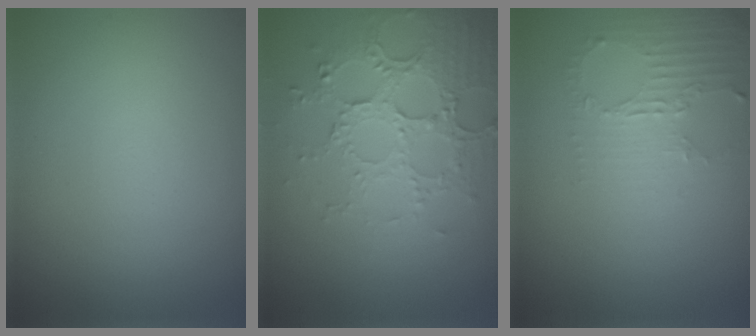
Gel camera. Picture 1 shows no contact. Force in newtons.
{"total": 5.1, "press": 3.7, "slide": 3.5}
{"total": 2.3, "press": 1.8, "slide": 1.6}